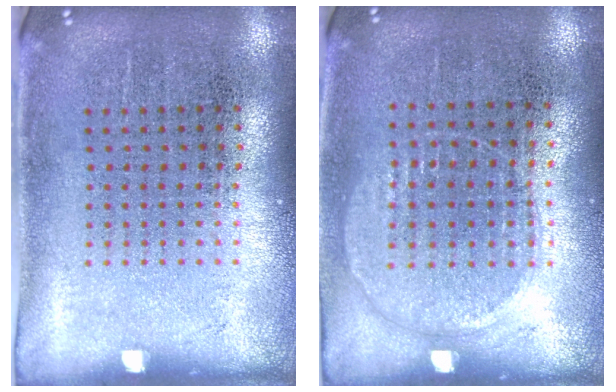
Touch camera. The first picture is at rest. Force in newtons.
{"total": 0.9, "press": 0.8, "slide": 0.4}